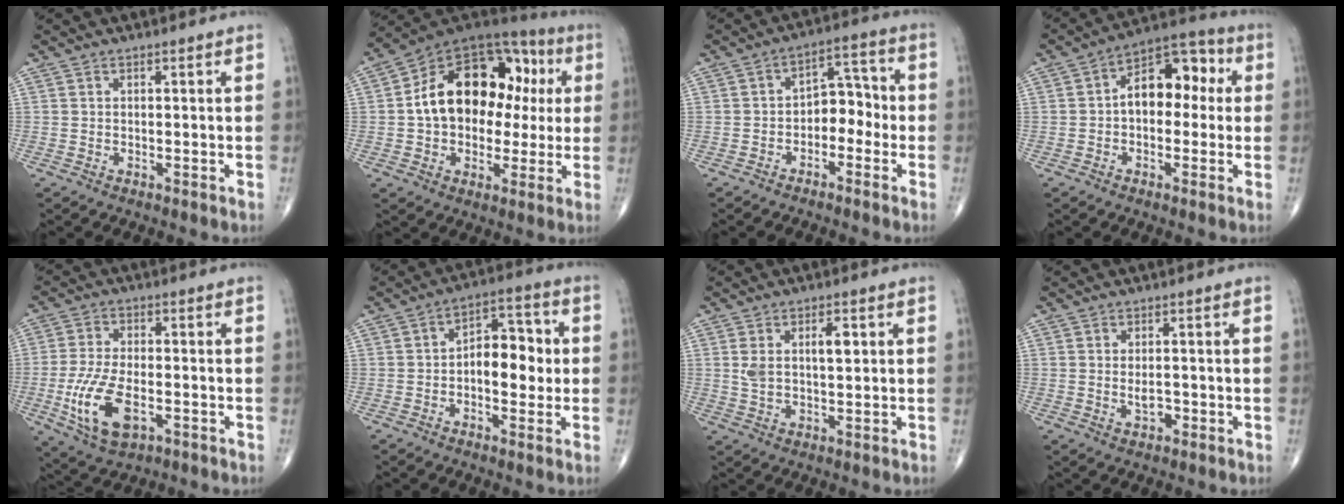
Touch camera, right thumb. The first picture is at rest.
{"total": 21.7, "force": [2.1, 14.8, 15.8], "torque": [-0.209, 0.044, 0.030]}
{"total": 7.0, "force": [-2.0, 4.7, 4.8], "torque": [-0.036, 0.042, -0.045]}
{"total": 11.5, "force": [0.8, 7.2, 8.9], "torque": [-0.099, 0.040, 0.000]}
{"total": 11.6, "force": [-3.6, 5.7, 9.4], "torque": [-0.194, 0.001, -0.059]}
{"total": 9.5, "force": [-0.4, 5.5, 7.8], "torque": [-0.080, 0.027, -0.013]}
{"total": 6.0, "force": [1.5, 2.8, 5.0], "torque": [-0.088, 0.002, 0.030]}
{"total": 2.2, "force": [-0.4, 1.2, 1.8], "torque": [-0.026, 0.000, -0.005]}